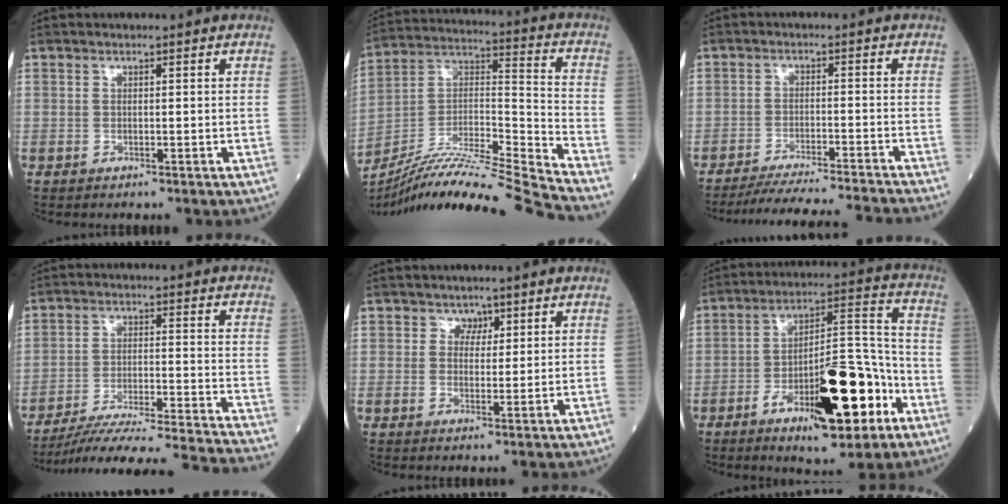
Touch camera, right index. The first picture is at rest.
{"total": 21.3, "force": [-19.2, -2.6, 8.9], "torque": [-0.175, 0.000, -0.336]}
{"total": 13.7, "force": [-12.9, -1.1, 4.5], "torque": [-0.050, -0.020, -0.188]}
{"total": 22.0, "force": [-20.5, -1.5, 7.8], "torque": [-0.085, -0.037, -0.294]}
{"total": 1.9, "force": [1.2, 1.5, 0.4], "torque": [0.008, -0.003, 0.014]}
{"total": 18.0, "force": [-7.6, 4.8, 15.5], "torque": [-0.244, 0.012, -0.109]}